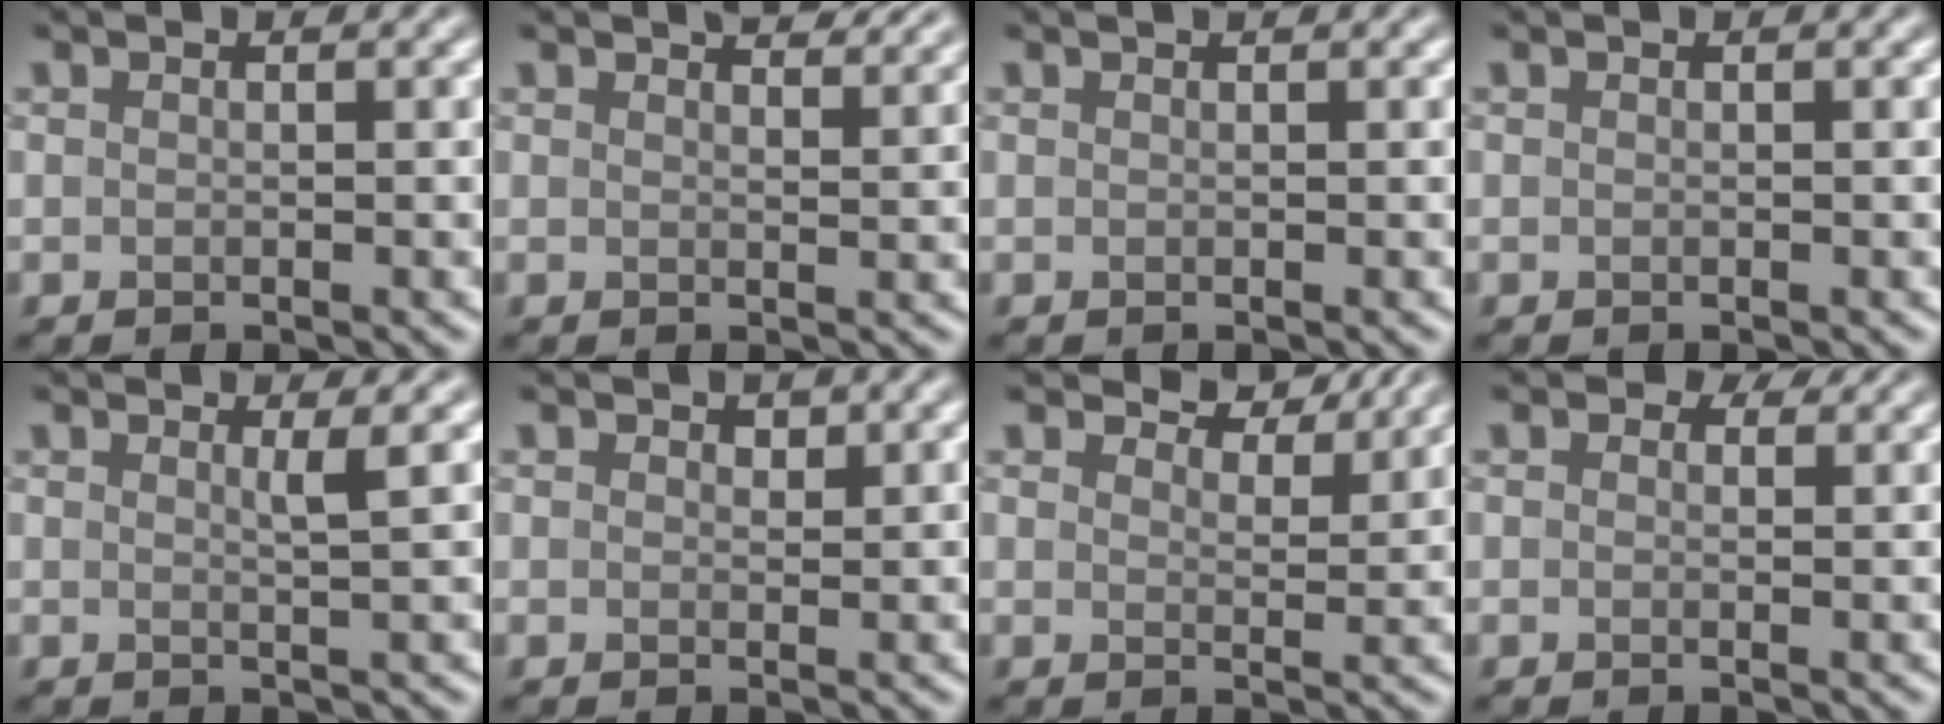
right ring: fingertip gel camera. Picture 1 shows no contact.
{"total": 2.7, "force": [2.4, 0.6, 1.1], "torque": [-0.010, 0.000, 0.031]}
{"total": 0.0}
{"total": 0.0}
{"total": 1.5, "force": [0.6, 0.4, 1.3], "torque": [-0.010, -0.002, 0.004]}
{"total": 0.8, "force": [0.6, 0.5, 0.3], "torque": [-0.003, -0.001, 0.011]}
{"total": 4.1, "force": [3.7, 1.0, 1.4], "torque": [-0.031, 0.000, 0.047]}
{"total": 1.7, "force": [1.2, 0.9, 0.8], "torque": [-0.012, -0.003, 0.010]}